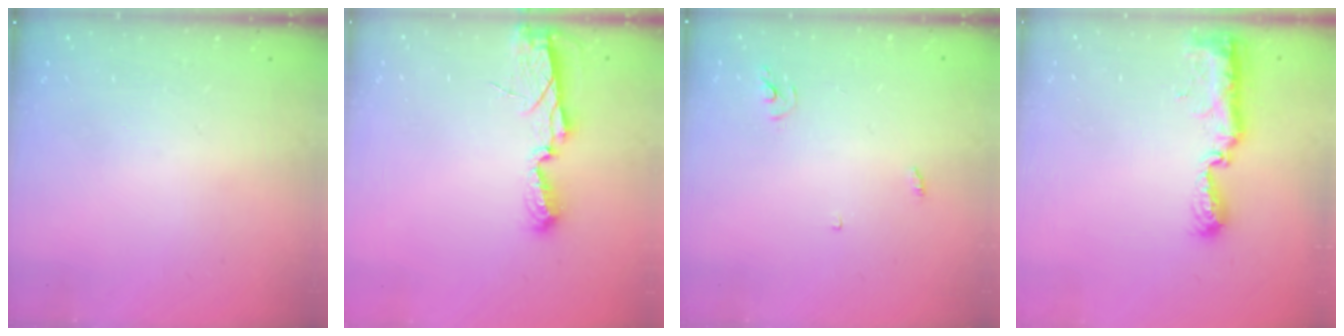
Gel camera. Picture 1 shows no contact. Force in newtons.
{"total": 6.3, "press": 6.2, "slide": 0.4}
{"total": 3.0, "press": 3.0, "slide": 0.2}
{"total": 8.8, "press": 8.8, "slide": 0.9}